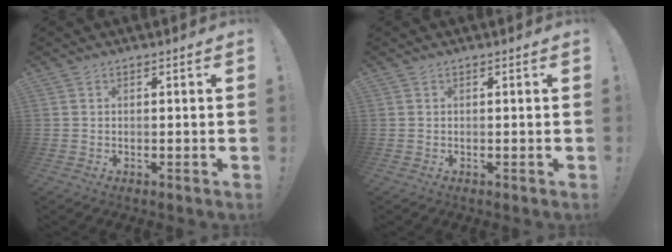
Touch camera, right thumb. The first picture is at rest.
{"total": 0.0}